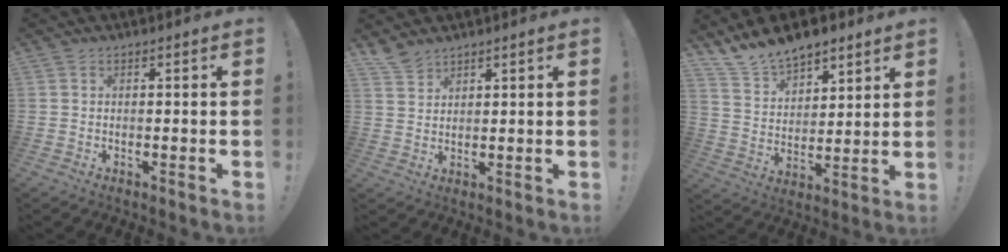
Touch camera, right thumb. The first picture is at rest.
{"total": 4.4, "force": [3.9, 1.5, 1.2], "torque": [-0.018, -0.026, 0.074]}
{"total": 11.4, "force": [10.1, 4.7, 2.4], "torque": [-0.064, -0.078, 0.194]}